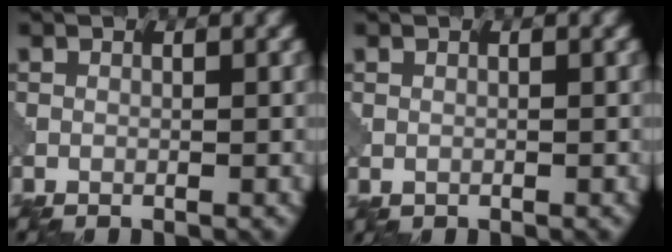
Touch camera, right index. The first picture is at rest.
{"total": 0.0}